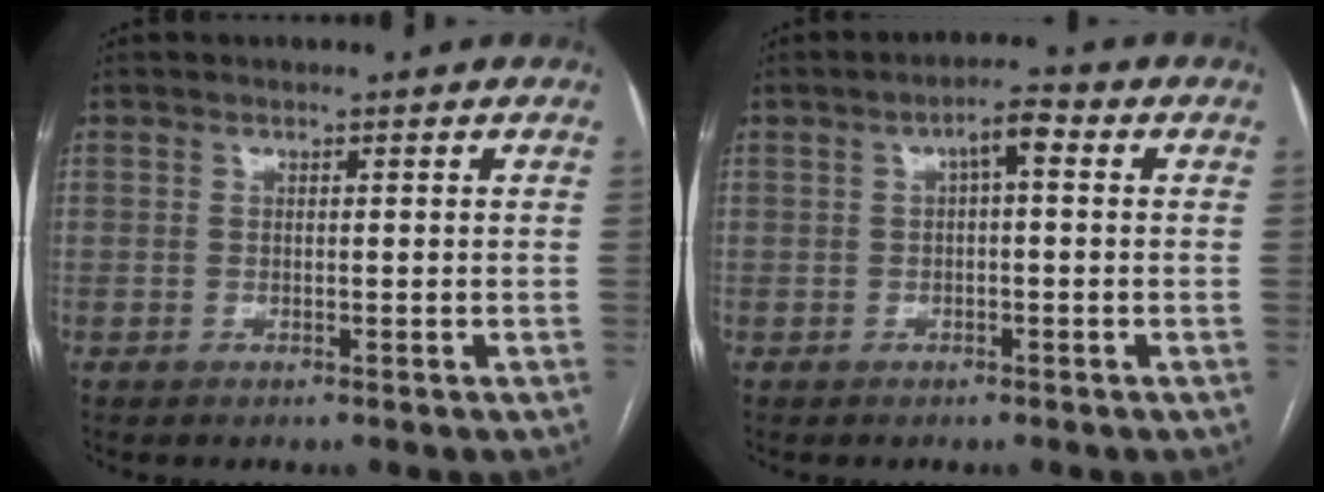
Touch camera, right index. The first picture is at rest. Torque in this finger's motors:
{"motor_torque": [0.40, 0.11, 0.10, 0.07]}